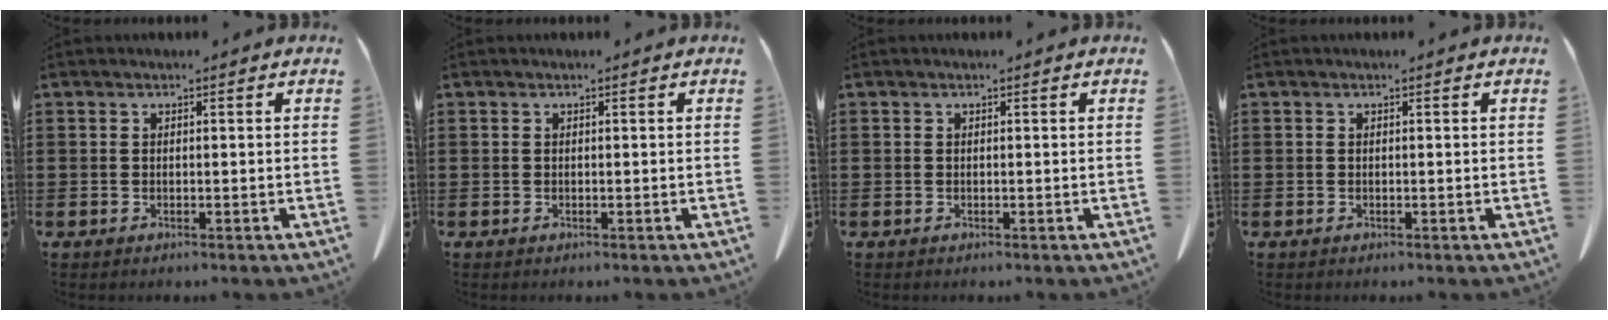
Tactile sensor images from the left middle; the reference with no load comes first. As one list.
[{"total": 0.0}, {"total": 0.0}, {"total": 0.0}]